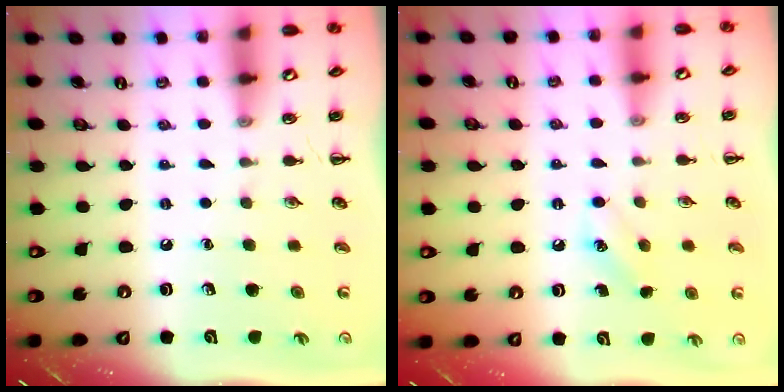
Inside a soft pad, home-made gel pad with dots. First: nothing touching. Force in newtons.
{"total": 7.0, "press": 6.8, "slide": 1.8}